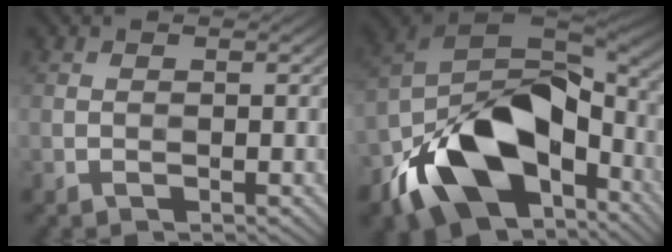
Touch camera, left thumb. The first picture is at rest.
{"total": 17.0, "force": [-6.8, 10.1, 11.9], "torque": [-0.226, -0.036, -0.110]}